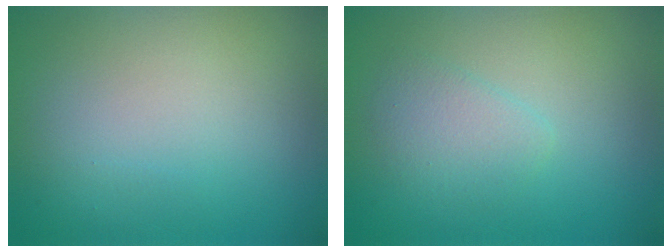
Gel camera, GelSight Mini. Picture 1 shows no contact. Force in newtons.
{"total": 2.1, "press": 2.1, "slide": 0.1}